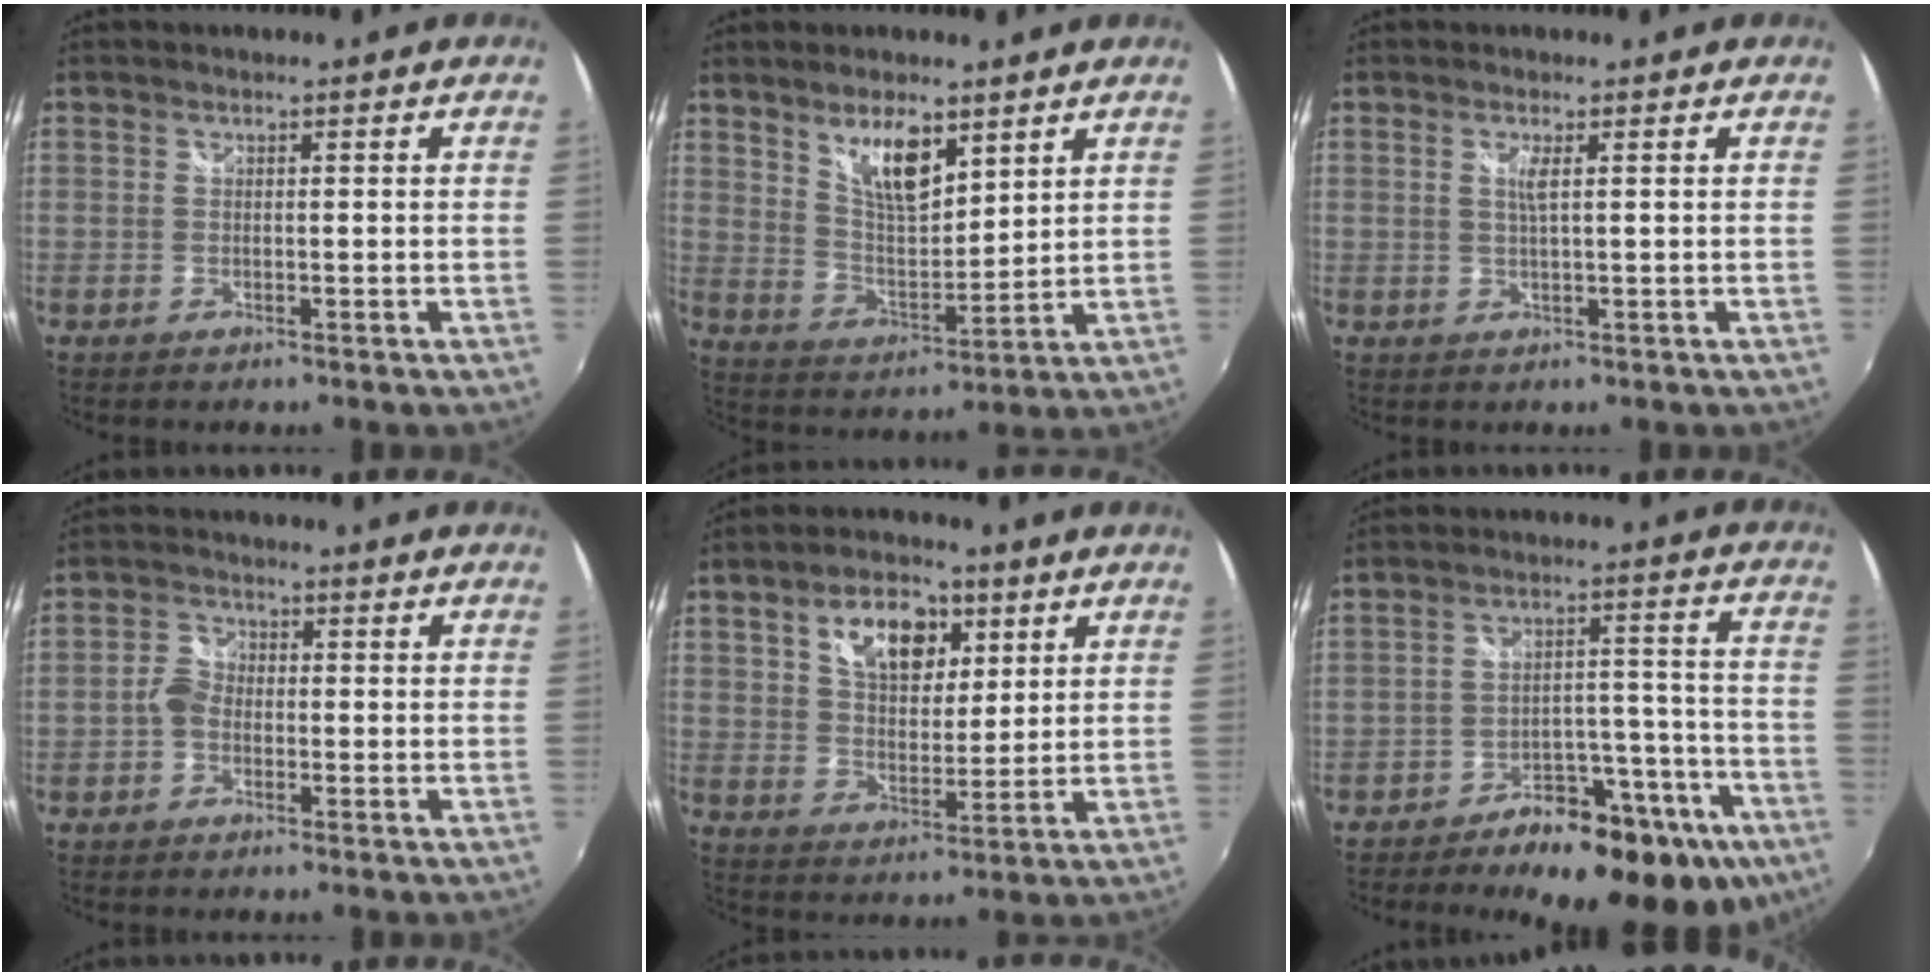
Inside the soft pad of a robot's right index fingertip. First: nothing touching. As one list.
[{"total": 9.6, "force": [5.9, 3.6, 6.7], "torque": [-0.110, -0.002, 0.116]}, {"total": 1.8, "force": [0.5, -0.2, 1.7], "torque": [-0.032, -0.003, 0.008]}, {"total": 3.1, "force": [-1.3, 2.4, 1.5], "torque": [-0.028, 0.008, -0.029]}, {"total": 11.3, "force": [5.0, 6.7, 7.5], "torque": [-0.123, 0.019, 0.085]}, {"total": 19.8, "force": [-13.8, 8.1, 11.7], "torque": [-0.152, 0.014, -0.182]}]